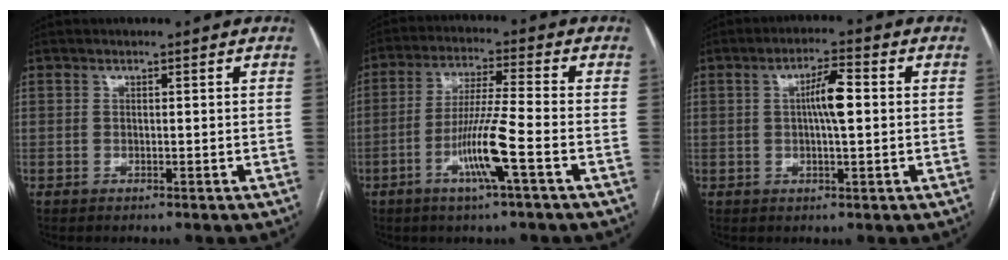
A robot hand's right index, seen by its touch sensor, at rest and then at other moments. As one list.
[{"total": 9.3, "force": [-3.7, -0.7, 8.5], "torque": [-0.164, -0.007, -0.071]}, {"total": 5.3, "force": [0.5, 0.7, 5.2], "torque": [-0.094, 0.009, 0.006]}]